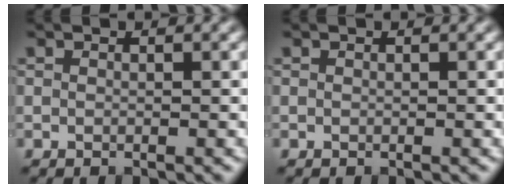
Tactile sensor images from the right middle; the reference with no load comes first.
{"total": 0.0}